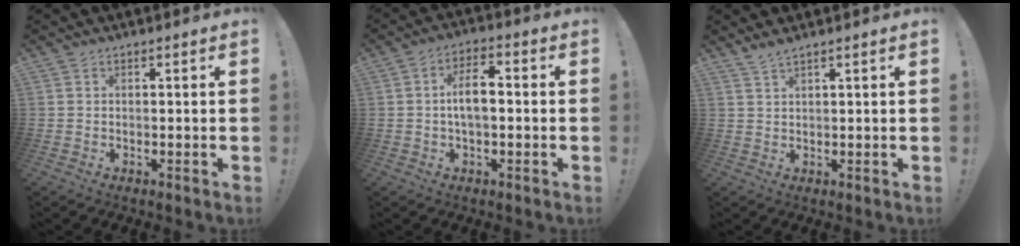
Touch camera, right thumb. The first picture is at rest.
{"total": 7.8, "force": [-0.1, 3.5, 6.9], "torque": [-0.119, 0.007, -0.005]}
{"total": 2.0, "force": [1.7, 0.0, 1.2], "torque": [-0.030, -0.006, 0.031]}